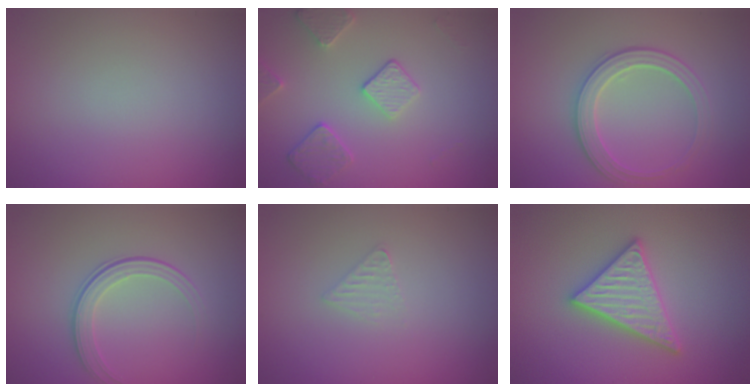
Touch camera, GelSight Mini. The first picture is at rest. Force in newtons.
{"total": 2.9, "press": 2.8, "slide": 0.9}
{"total": 2.8, "press": 2.8, "slide": 0.3}
{"total": 2.1, "press": 1.5, "slide": 1.5}
{"total": 1.0, "press": 1.0, "slide": 0.1}
{"total": 4.4, "press": 4.4, "slide": 0.4}